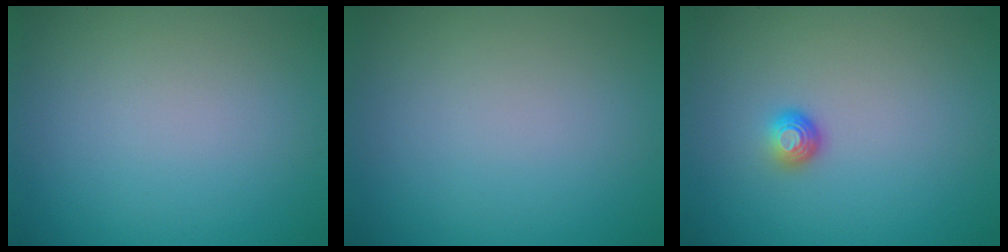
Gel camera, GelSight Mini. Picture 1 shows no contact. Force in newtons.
{"total": 0.0}
{"total": 1.5, "press": 1.0, "slide": 1.1}